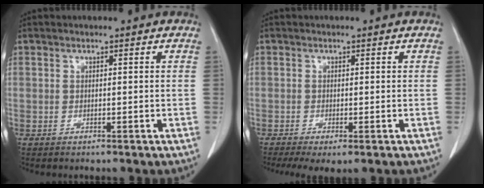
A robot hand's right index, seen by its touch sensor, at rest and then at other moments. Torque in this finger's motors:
{"motor_torque": [1.10, -1.04, 0.41, 0.09]}